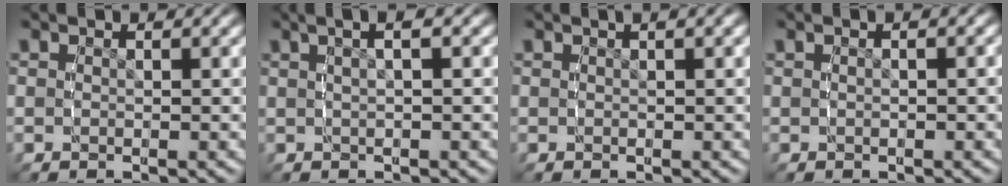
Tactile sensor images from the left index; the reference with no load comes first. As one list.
[{"total": 4.4, "force": [2.3, 1.5, 3.4], "torque": [-0.035, 0.029, 0.027]}, {"total": 1.2, "force": [0.7, -0.2, 0.9], "torque": [-0.008, 0.008, 0.011]}, {"total": 0.8, "force": [-0.1, 0.0, 0.8], "torque": [-0.014, 0.002, 0.001]}]